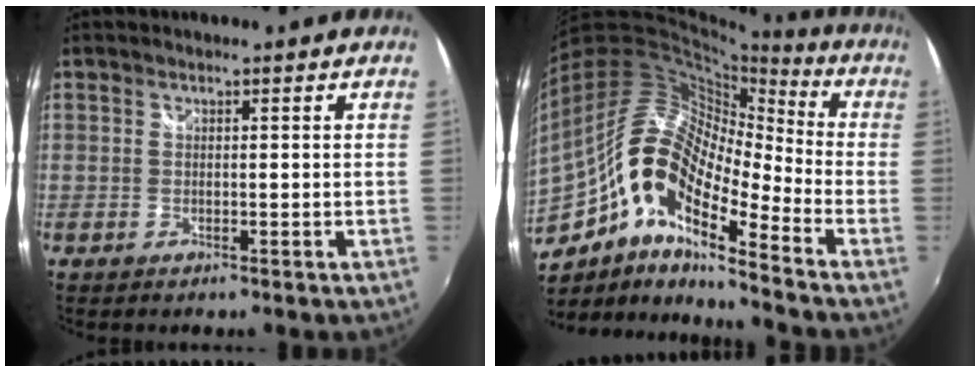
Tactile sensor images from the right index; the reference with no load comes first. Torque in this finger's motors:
{"motor_torque": [1.15, -0.99, 1.05, 0.21]}